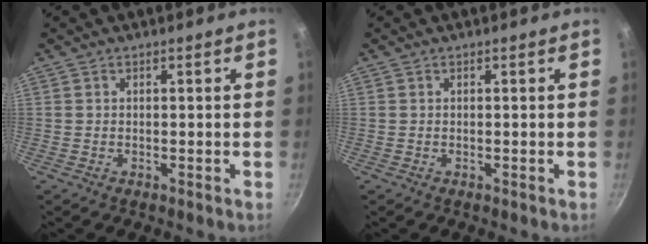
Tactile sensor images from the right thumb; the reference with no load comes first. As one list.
[{"total": 0.0}]